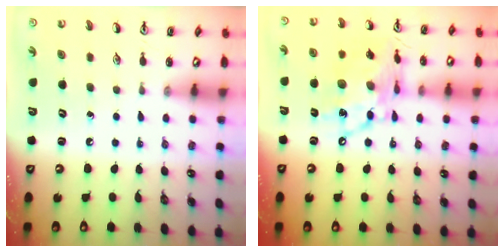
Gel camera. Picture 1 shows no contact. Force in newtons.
{"total": 15.4, "press": 15.3, "slide": 1.3}